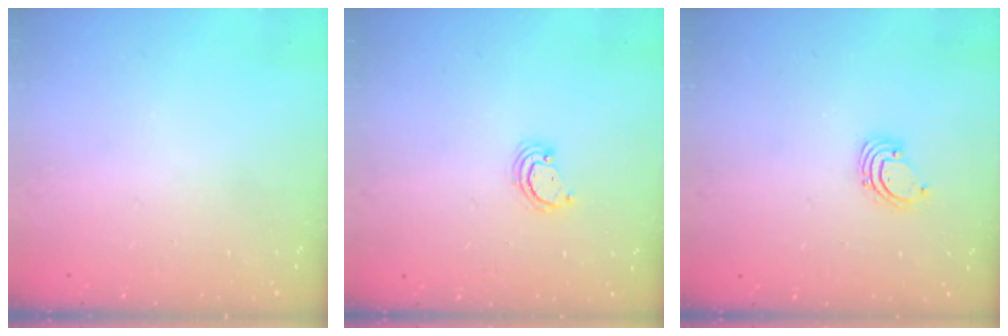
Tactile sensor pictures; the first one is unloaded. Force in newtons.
{"total": 2.6, "press": 2.6, "slide": 0.3}
{"total": 1.6, "press": 1.6, "slide": 0.1}